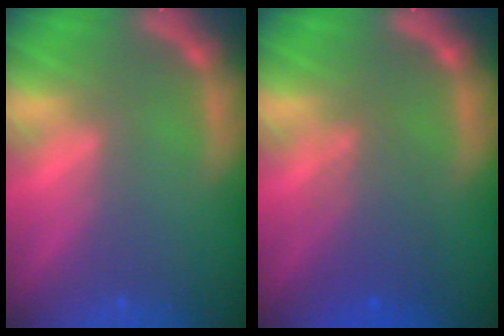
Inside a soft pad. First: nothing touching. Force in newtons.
{"total": 4.1}